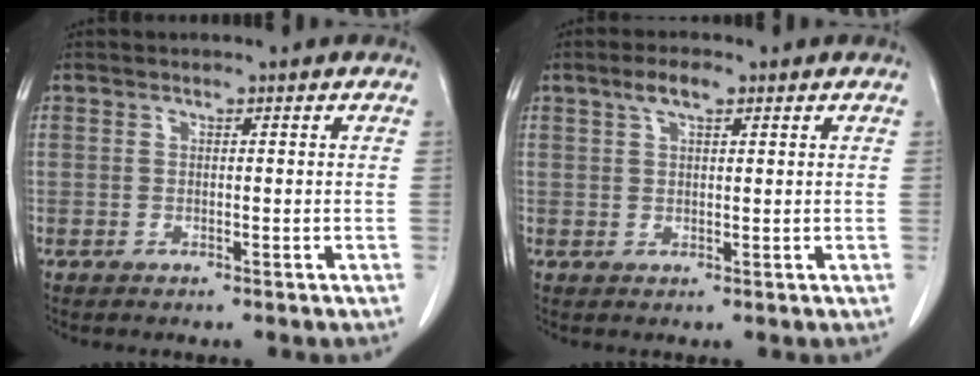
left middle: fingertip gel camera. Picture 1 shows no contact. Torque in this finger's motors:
{"motor_torque": [0.84, -0.61, 0.01, 0.03]}